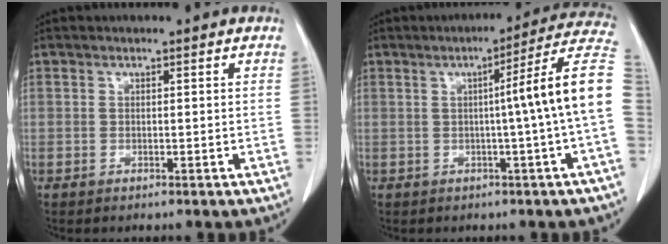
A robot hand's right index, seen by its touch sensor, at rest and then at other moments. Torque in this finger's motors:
{"motor_torque": [0.76, -0.20, 0.46, 0.11]}